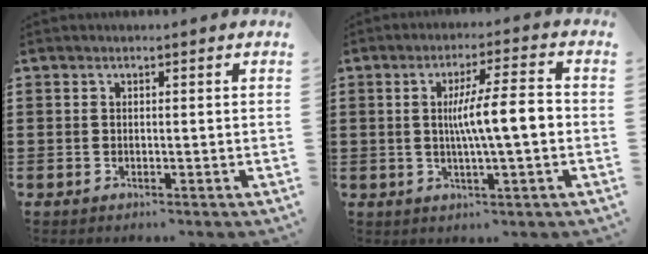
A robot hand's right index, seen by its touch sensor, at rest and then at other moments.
{"total": 8.1, "force": [-0.1, 0.8, 8.1], "torque": [-0.145, 0.004, -0.007]}